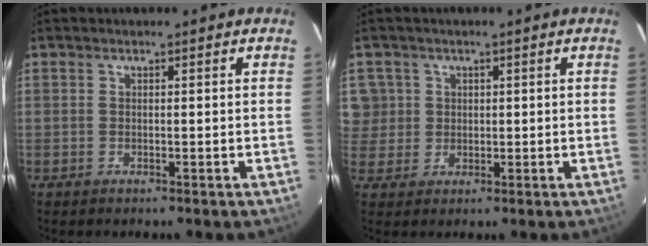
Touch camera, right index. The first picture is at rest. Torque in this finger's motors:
{"motor_torque": [0.05, 0.03, 0.01, -0.02]}